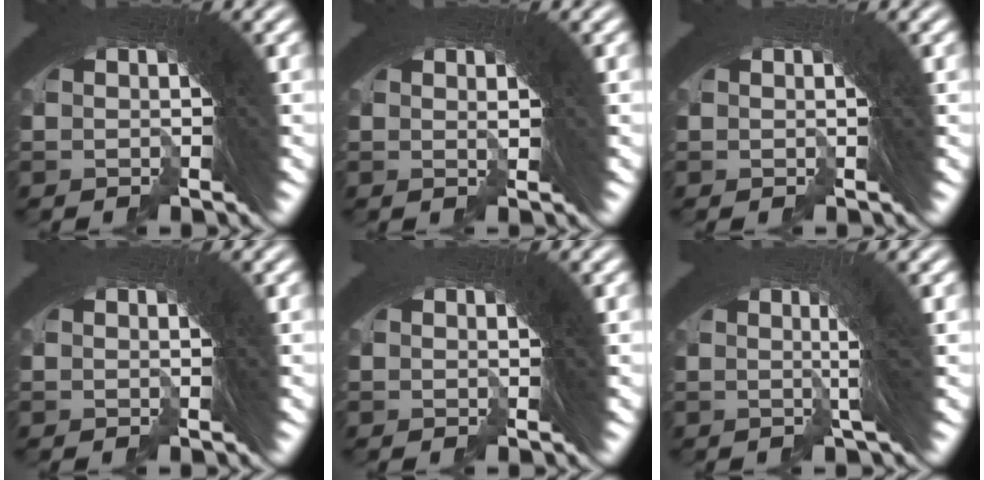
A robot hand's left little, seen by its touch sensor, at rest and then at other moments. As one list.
[{"total": 1.5, "force": [0.2, 0.9, 1.1], "torque": [-0.021, -0.003, 0.002]}, {"total": 0.0}, {"total": 0.0}, {"total": 0.6, "force": [-0.5, -0.1, -0.2], "torque": [-0.007, -0.012, -0.004]}, {"total": 4.5, "force": [1.7, 1.5, 3.9], "torque": [-0.054, 0.028, 0.009]}]